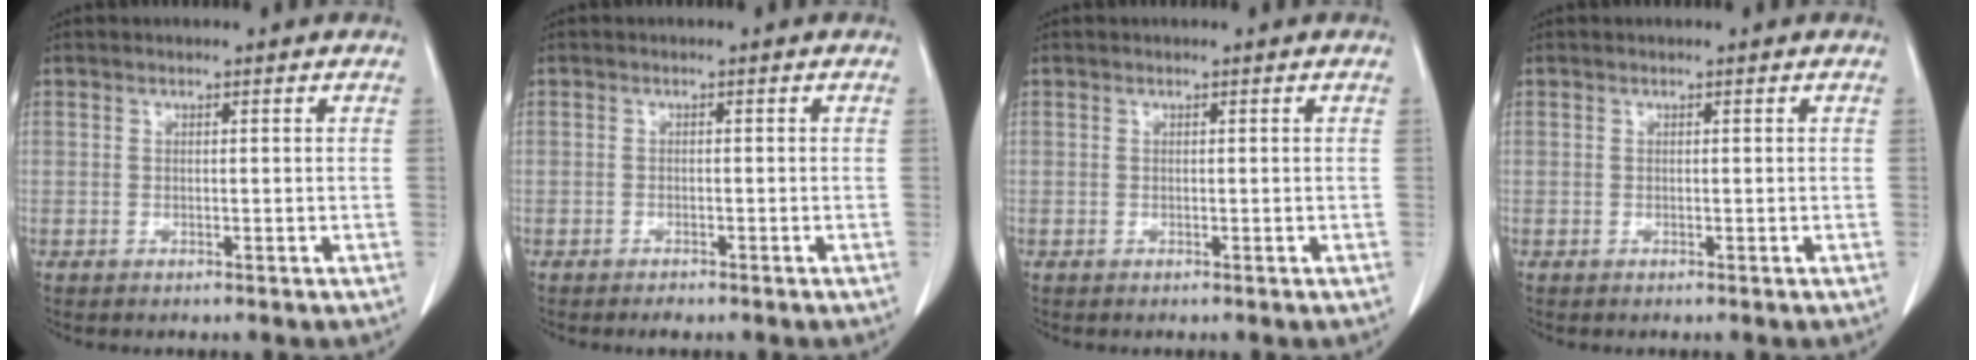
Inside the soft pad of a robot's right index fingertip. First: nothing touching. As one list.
[{"total": 1.3, "force": [-1.1, 0.4, 0.6], "torque": [-0.011, -0.001, -0.013]}, {"total": 0.0}, {"total": 0.0}]